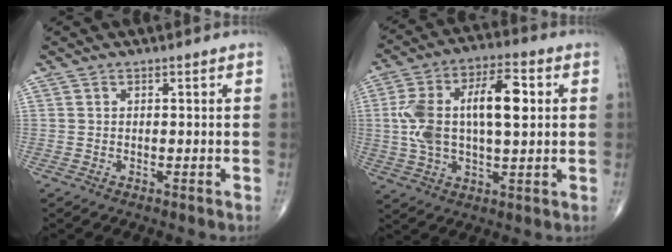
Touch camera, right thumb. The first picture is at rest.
{"total": 17.5, "force": [2.4, 8.2, 15.3], "torque": [-0.281, 0.024, 0.042]}